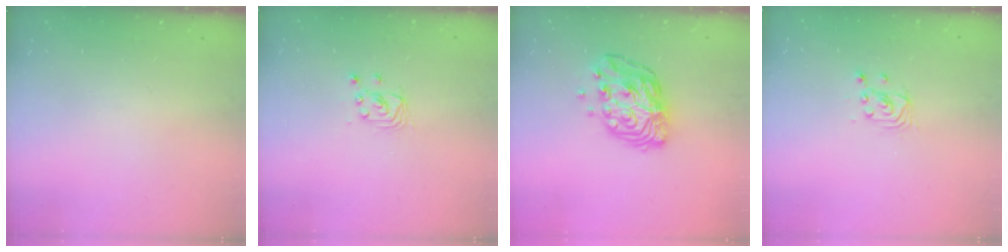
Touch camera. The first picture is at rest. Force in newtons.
{"total": 2.8, "press": 2.8, "slide": 0.2}
{"total": 11.4, "press": 11.3, "slide": 0.9}
{"total": 2.2, "press": 2.2, "slide": 0.3}